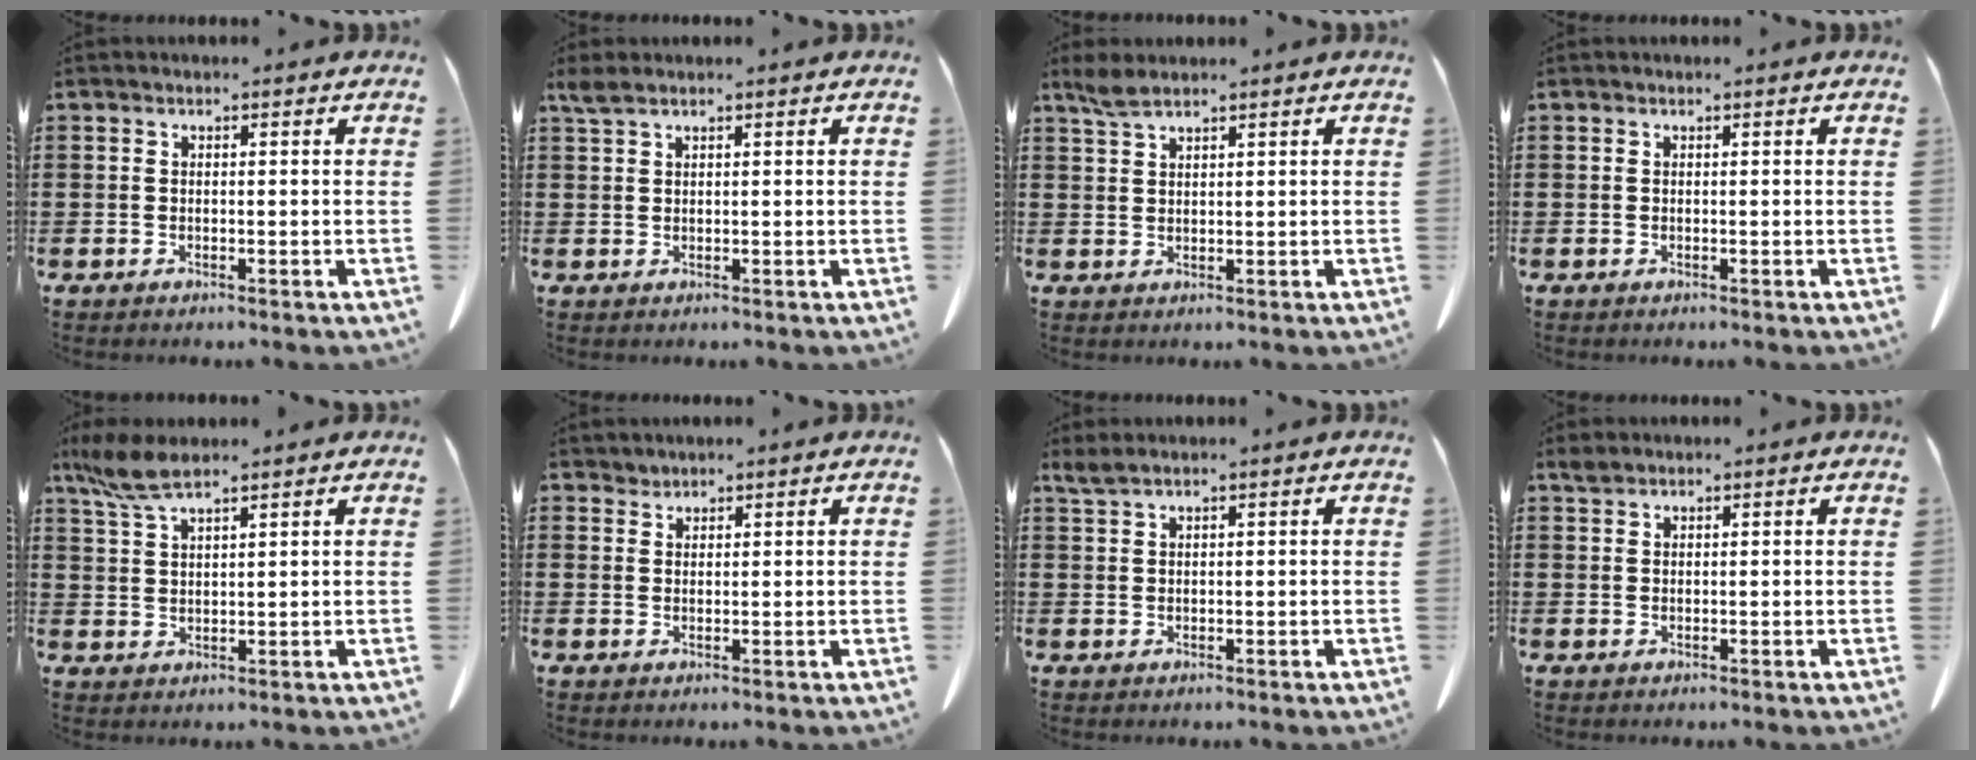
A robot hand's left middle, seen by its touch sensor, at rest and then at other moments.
{"total": 1.9, "force": [1.5, 0.3, 1.1], "torque": [-0.026, -0.001, 0.029]}
{"total": 2.4, "force": [1.9, 0.4, 1.4], "torque": [-0.034, 0.000, 0.037]}
{"total": 0.0}
{"total": 5.6, "force": [4.1, 1.1, 3.6], "torque": [-0.088, -0.006, 0.074]}
{"total": 1.4, "force": [1.3, 0.3, -0.2], "torque": [0.000, 0.001, 0.027]}
{"total": 2.0, "force": [1.5, 0.1, 1.2], "torque": [-0.028, -0.002, 0.030]}
{"total": 1.2, "force": [1.1, 0.3, 0.3], "torque": [-0.010, -0.001, 0.022]}